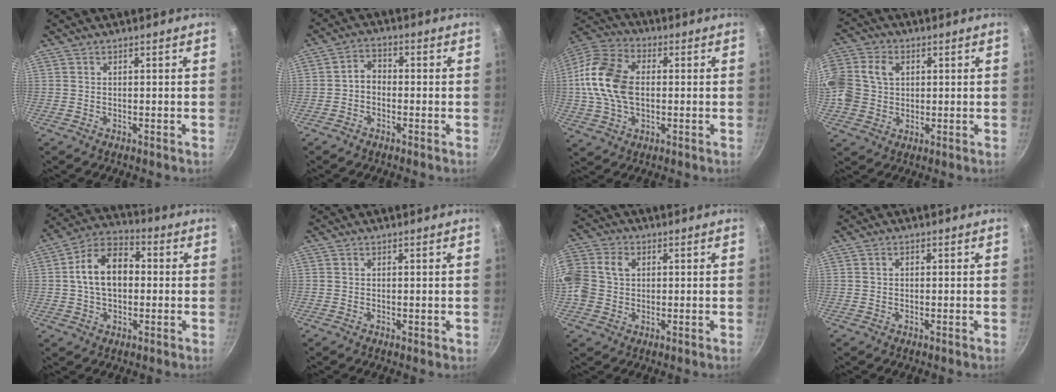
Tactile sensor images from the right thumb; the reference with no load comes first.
{"total": 3.4, "force": [-1.0, 2.6, 2.0], "torque": [-0.024, 0.019, -0.028]}
{"total": 15.5, "force": [0.3, 10.4, 11.5], "torque": [-0.211, 0.024, -0.008]}
{"total": 14.7, "force": [2.4, 12.2, 7.9], "torque": [-0.191, 0.029, 0.036]}
{"total": 12.9, "force": [0.8, 8.7, 9.4], "torque": [-0.130, 0.030, -0.002]}
{"total": 0.6, "force": [0.1, 0.2, 0.5], "torque": [-0.006, -0.001, 0.001]}
{"total": 13.3, "force": [1.8, 11.1, 7.2], "torque": [-0.177, 0.030, 0.023]}
{"total": 1.1, "force": [0.2, 0.9, 0.6], "torque": [-0.007, 0.005, 0.002]}